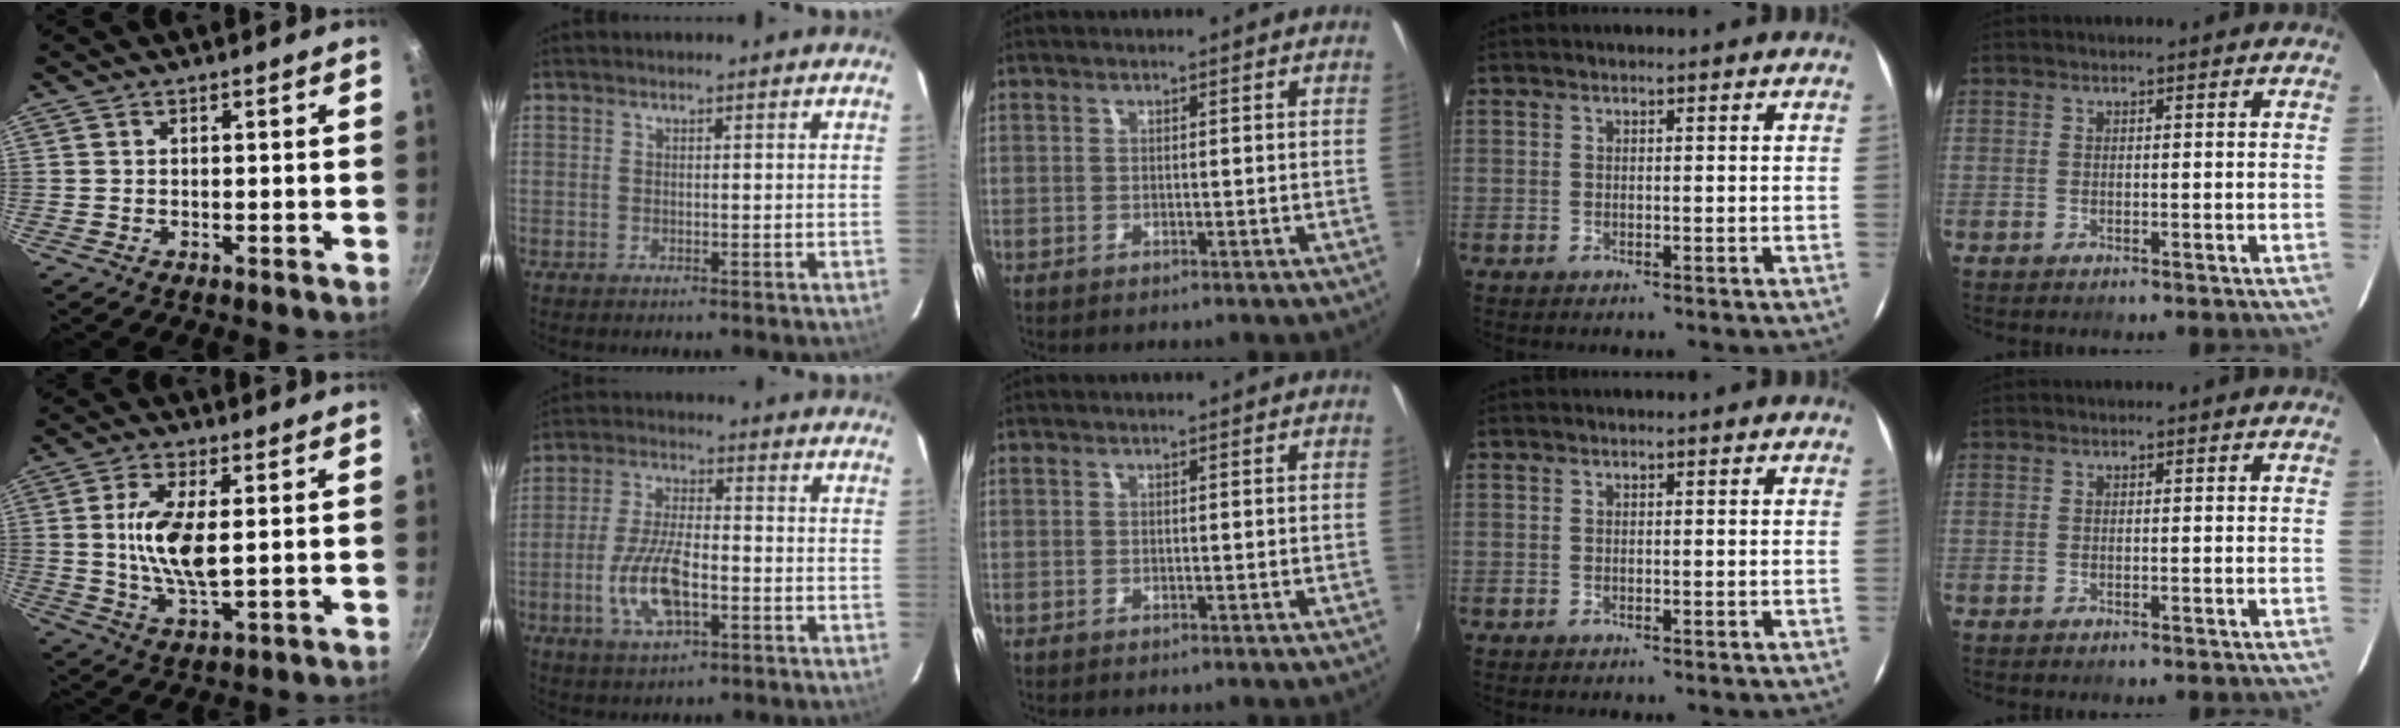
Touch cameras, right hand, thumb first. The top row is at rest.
{"thumb": {"total": 10.5, "force": [1.1, 4.2, 9.6], "torque": [-0.186, -0.007, 0.022]}, "index": {"total": 10.9, "force": [-3.5, 4.3, 9.4], "torque": [-0.196, -0.003, -0.063]}}